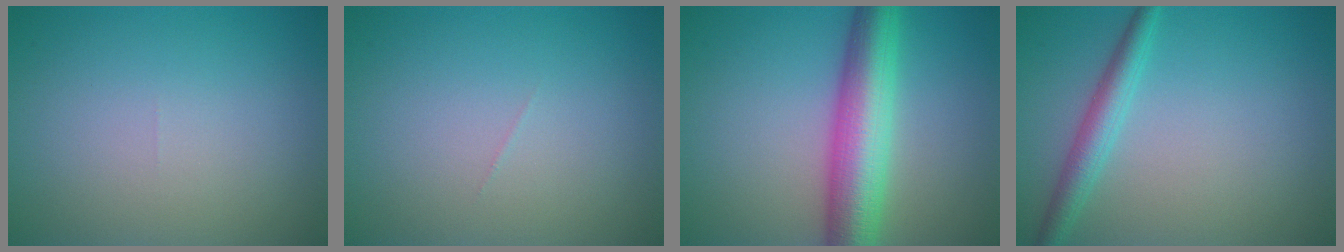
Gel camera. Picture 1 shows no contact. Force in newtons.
{"total": 0.0}
{"total": 7.8, "press": 7.8, "slide": 0.1}
{"total": 2.8, "press": 2.8, "slide": 0.1}